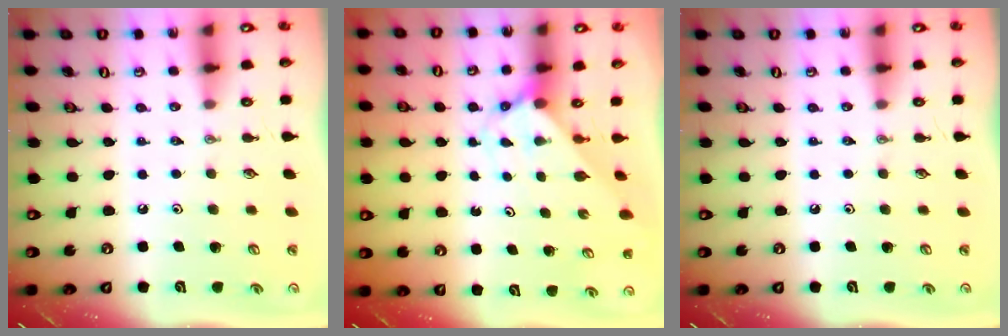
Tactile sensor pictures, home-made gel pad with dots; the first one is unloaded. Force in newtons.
{"total": 2.3, "press": 2.3, "slide": 0.2}
{"total": 0.0}